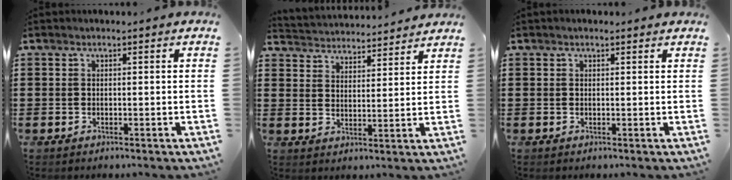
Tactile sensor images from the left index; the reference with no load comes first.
{"total": 3.6, "force": [3.6, 0.1, -0.5], "torque": [-0.007, -0.023, 0.062]}
{"total": 0.5, "force": [0.3, 0.3, 0.4], "torque": [-0.007, 0.004, 0.006]}